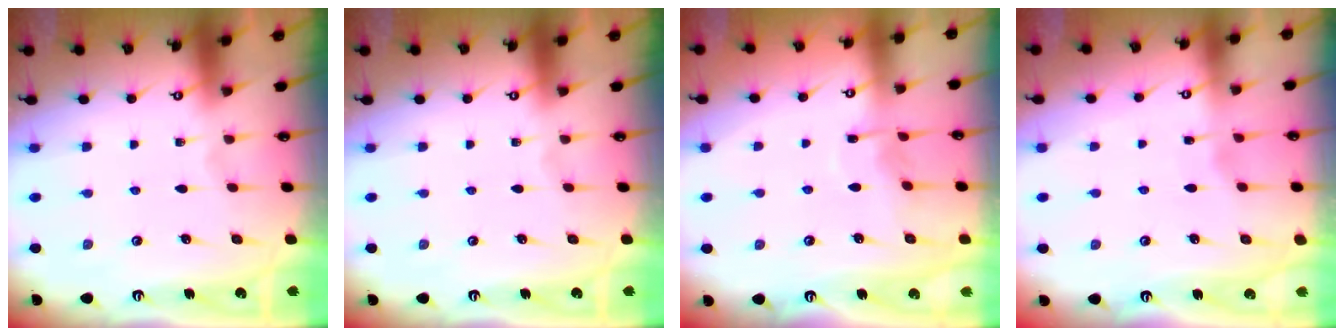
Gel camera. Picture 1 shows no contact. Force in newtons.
{"total": 0.0}
{"total": 4.7, "press": 4.7, "slide": 0.3}
{"total": 2.5, "press": 2.5, "slide": 0.2}